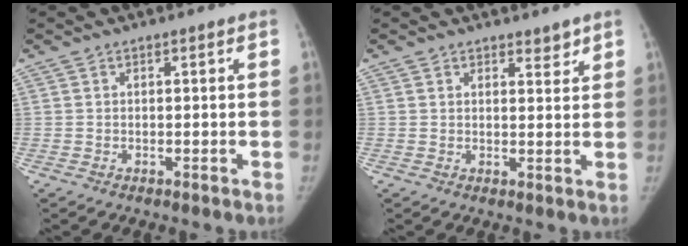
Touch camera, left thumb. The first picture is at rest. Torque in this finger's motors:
{"motor_torque": [0.49, -0.35, 0.41, -0.73, -0.03]}